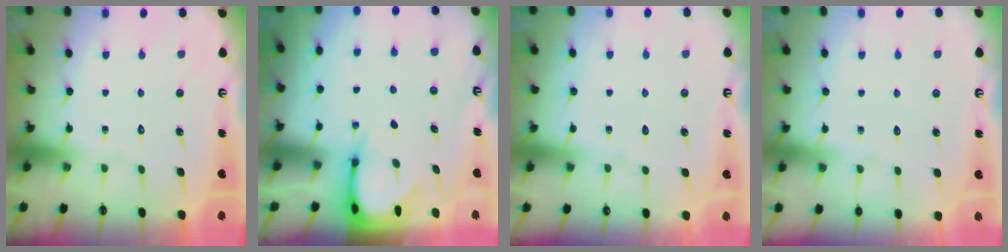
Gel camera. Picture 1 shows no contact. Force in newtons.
{"total": 3.7, "press": 3.7, "slide": 0.3}
{"total": 3.4, "press": 3.4, "slide": 0.2}
{"total": 2.8, "press": 2.7, "slide": 0.4}